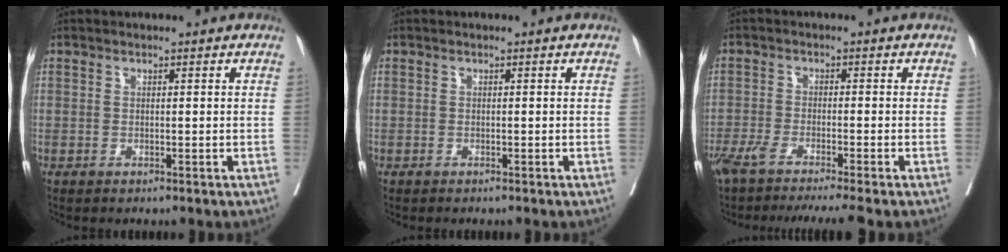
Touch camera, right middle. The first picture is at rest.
{"total": 1.1, "force": [-1.0, 0.2, 0.4], "torque": [-0.008, -0.003, -0.014]}
{"total": 12.7, "force": [-11.1, -1.3, 6.1], "torque": [-0.070, -0.030, -0.172]}